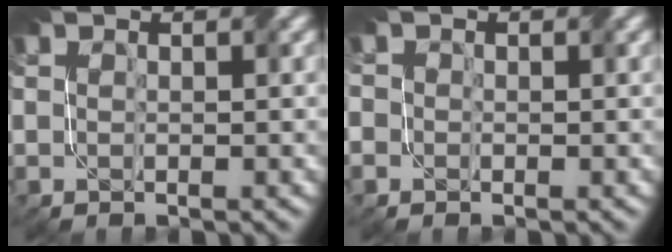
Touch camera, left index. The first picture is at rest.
{"total": 3.6, "force": [-0.2, 3.2, 1.5], "torque": [-0.044, 0.017, -0.032]}